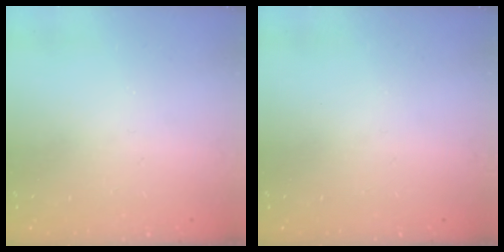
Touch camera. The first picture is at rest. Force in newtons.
{"total": 0.0}